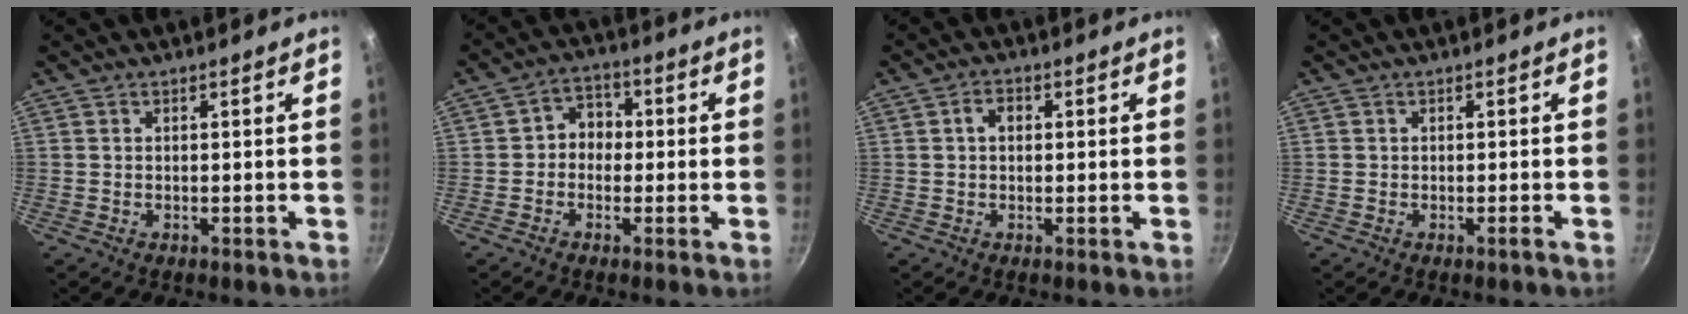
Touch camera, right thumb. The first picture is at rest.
{"total": 5.5, "force": [-0.3, 4.7, 2.8], "torque": [-0.006, 0.017, -0.017]}
{"total": 2.9, "force": [0.5, 2.2, 1.9], "torque": [-0.022, 0.008, 0.005]}
{"total": 0.6, "force": [-0.4, 0.0, 0.4], "torque": [-0.010, 0.003, -0.009]}